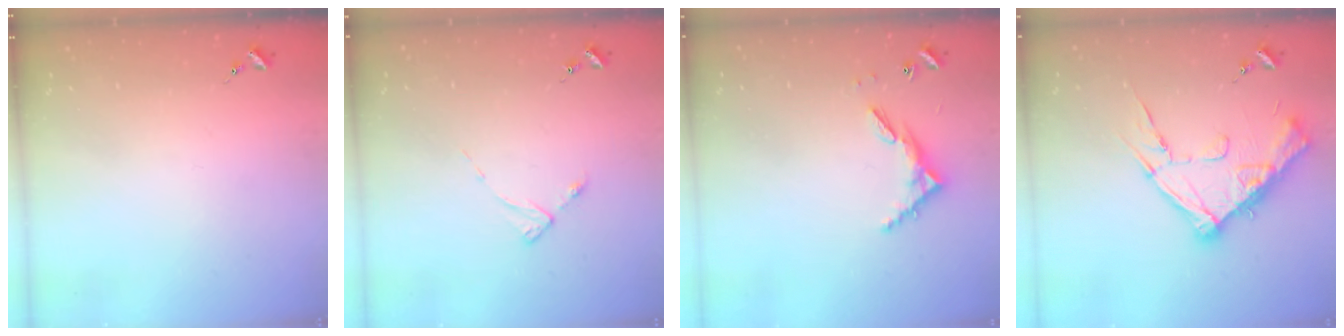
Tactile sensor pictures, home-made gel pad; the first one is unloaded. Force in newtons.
{"total": 2.7, "press": 2.7, "slide": 0.4}
{"total": 6.3, "press": 6.3, "slide": 0.5}
{"total": 15.4, "press": 15.4, "slide": 0.4}